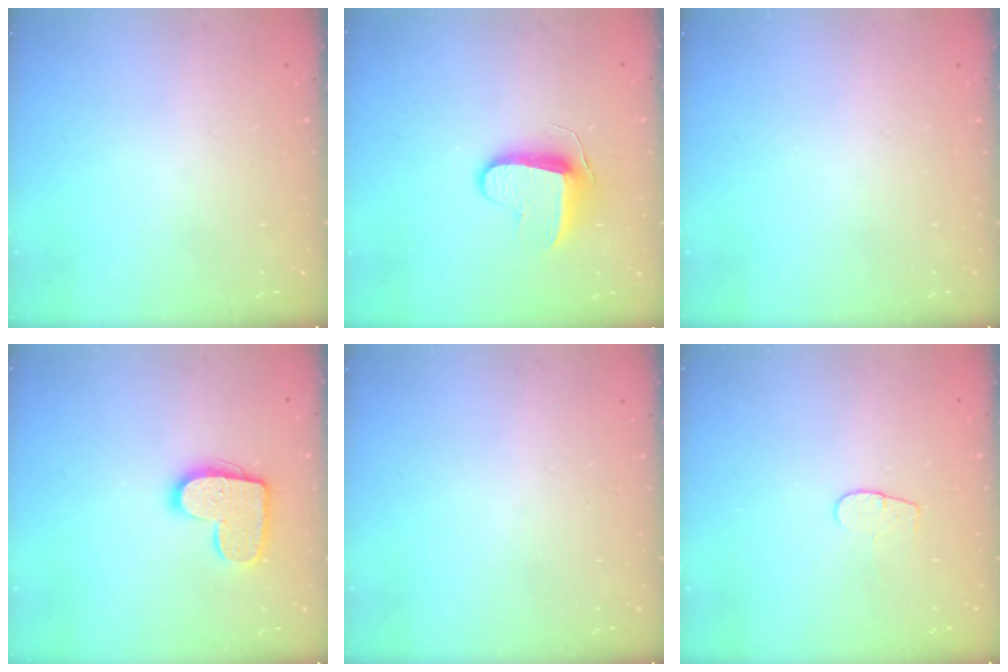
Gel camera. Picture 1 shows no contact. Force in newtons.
{"total": 8.8, "press": 8.7, "slide": 0.5}
{"total": 0.0}
{"total": 13.2, "press": 13.2, "slide": 0.7}
{"total": 0.0}
{"total": 4.4, "press": 4.4, "slide": 0.3}